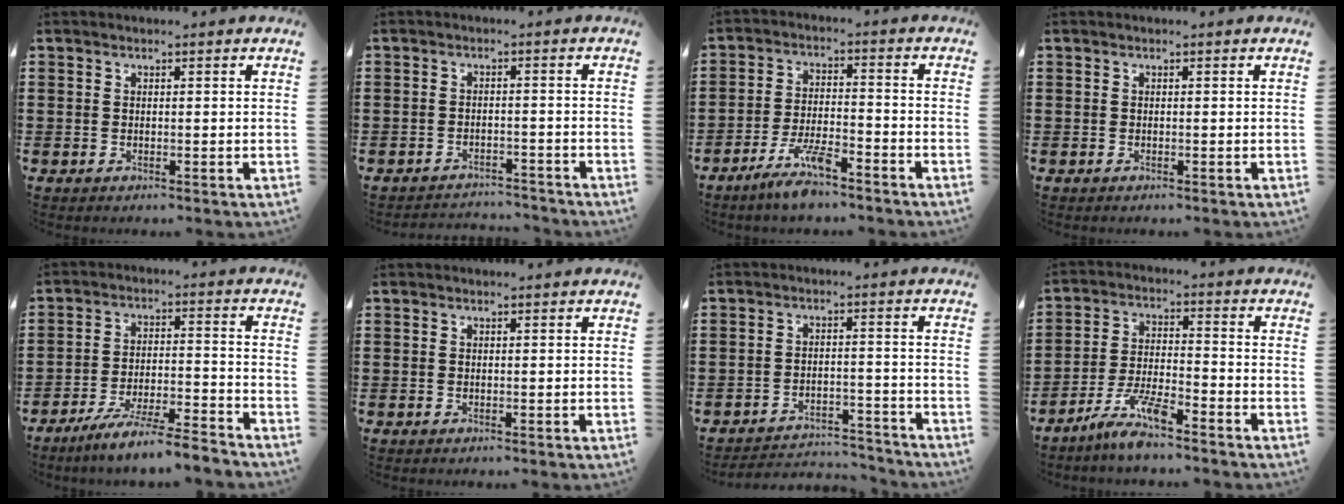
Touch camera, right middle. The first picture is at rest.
{"total": 2.7, "force": [-2.6, 0.3, -0.2], "torque": [-0.004, 0.002, -0.058]}
{"total": 6.9, "force": [-5.3, 1.1, 4.2], "torque": [-0.094, -0.008, -0.100]}
{"total": 0.0}
{"total": 7.2, "force": [-6.6, -0.3, 2.9], "torque": [-0.052, -0.004, -0.124]}
{"total": 0.0}
{"total": 4.0, "force": [-3.9, 0.6, 0.3], "torque": [-0.008, 0.007, -0.084]}
{"total": 7.2, "force": [-5.8, 0.9, 4.3], "torque": [-0.096, -0.007, -0.111]}